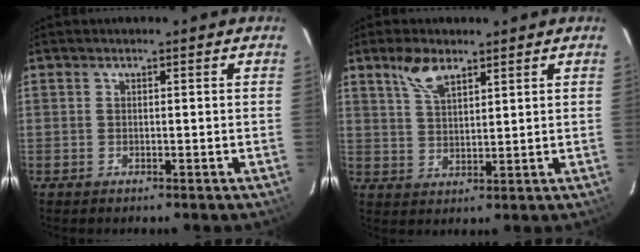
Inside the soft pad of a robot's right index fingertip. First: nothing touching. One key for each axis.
{"total": 5.8, "fx": 3.9, "fy": 2.5, "fz": 3.6, "tx": -0.067, "ty": 0.008, "tz": 0.078}